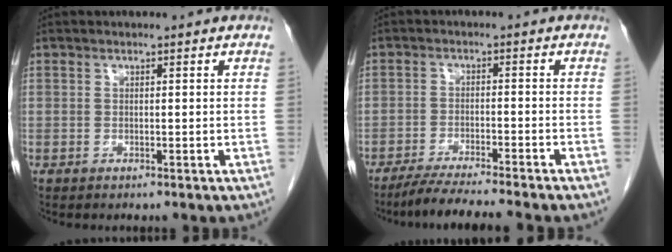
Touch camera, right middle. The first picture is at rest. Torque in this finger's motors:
{"motor_torque": [0.97, -0.91, 0.12, 0.03]}